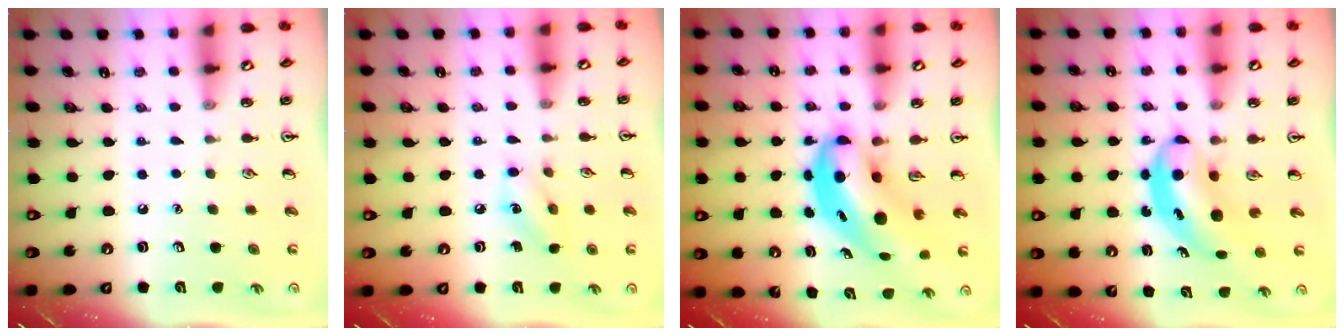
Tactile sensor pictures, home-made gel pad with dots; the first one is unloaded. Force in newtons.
{"total": 5.6, "press": 5.5, "slide": 1.3}
{"total": 7.3, "press": 7.1, "slide": 1.9}
{"total": 6.1, "press": 6.0, "slide": 1.2}